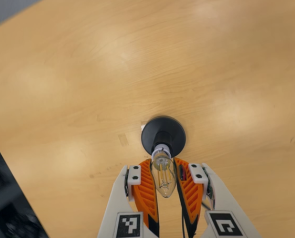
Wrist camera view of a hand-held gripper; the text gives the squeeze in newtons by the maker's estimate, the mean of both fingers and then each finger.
{"total": 17.6, "left": 17.9, "right": 17.2}